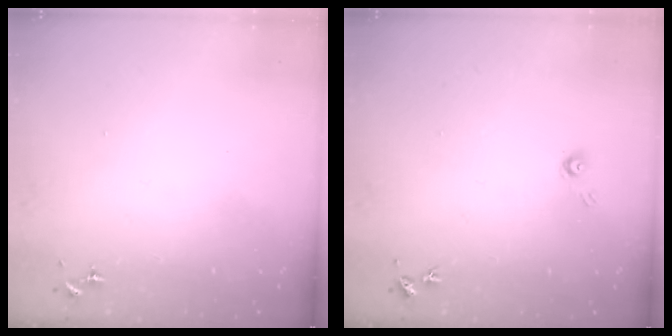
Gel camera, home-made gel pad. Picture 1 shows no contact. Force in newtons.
{"total": 4.1, "press": 4.1, "slide": 0.4}